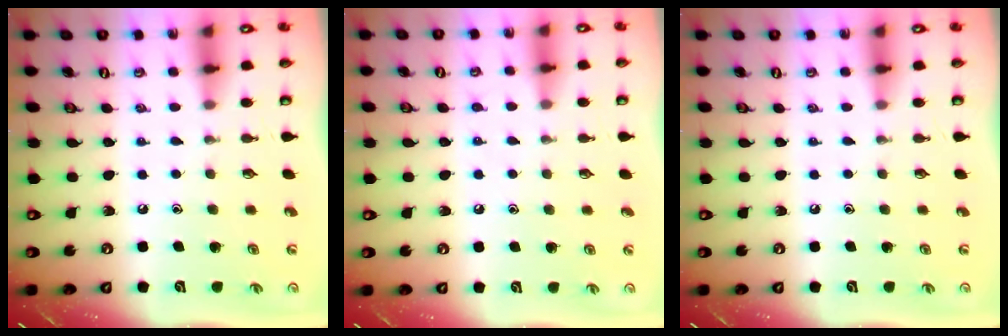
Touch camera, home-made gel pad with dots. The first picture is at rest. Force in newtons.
{"total": 5.2, "press": 5.1, "slide": 0.7}
{"total": 0.0}